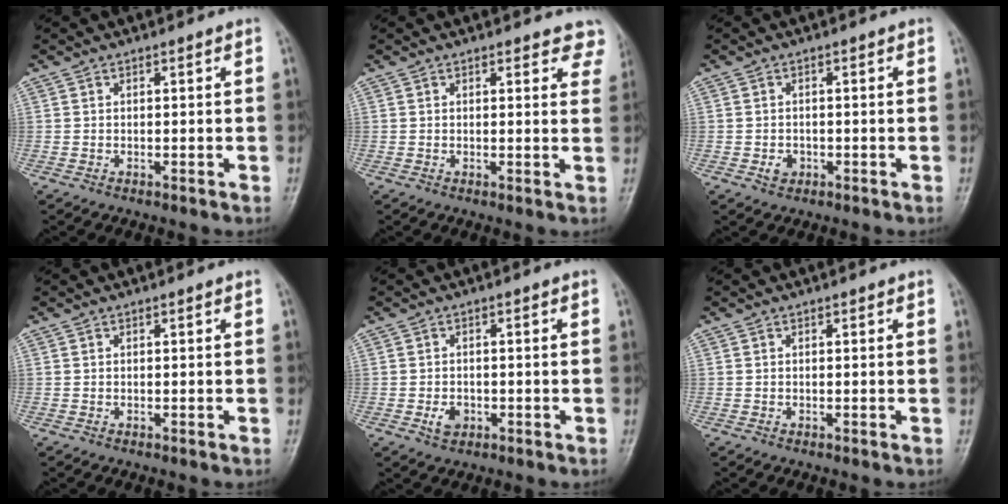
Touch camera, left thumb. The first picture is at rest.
{"total": 5.4, "force": [4.6, 2.2, 1.6], "torque": [0.020, -0.019, 0.032]}
{"total": 2.0, "force": [-0.7, 1.7, 0.8], "torque": [-0.006, 0.003, -0.010]}
{"total": 0.0}
{"total": 2.8, "force": [-1.0, 2.2, 1.6], "torque": [-0.019, 0.001, -0.013]}
{"total": 0.0}